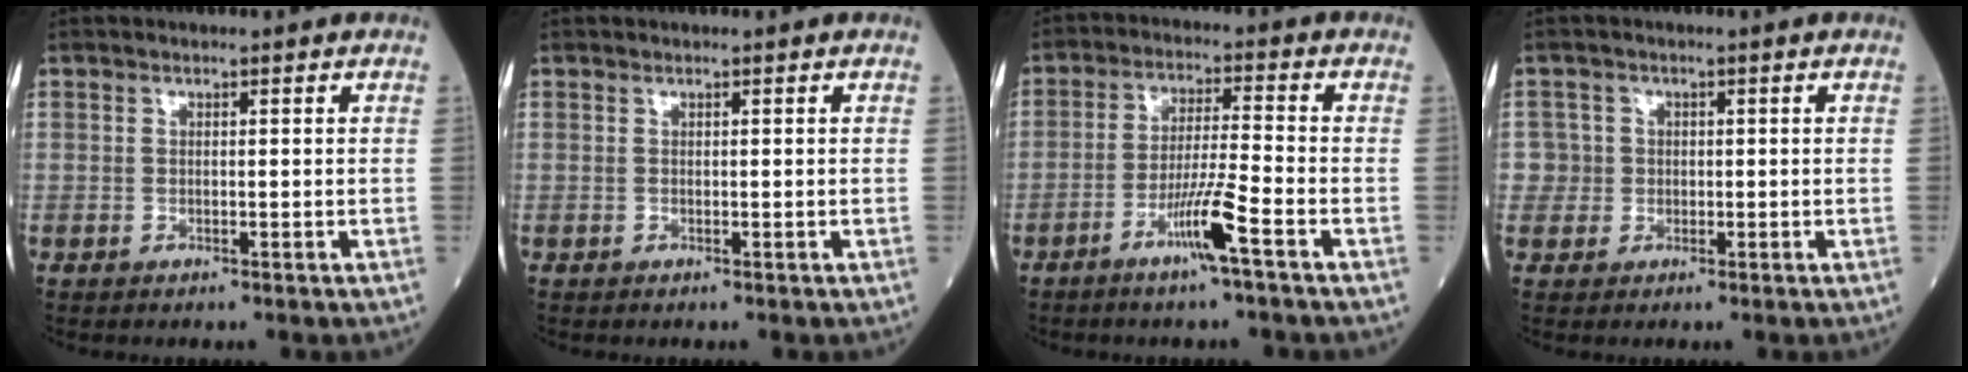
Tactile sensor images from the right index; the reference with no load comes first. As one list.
[{"total": 0.0}, {"total": 6.9, "force": [-3.8, -0.9, 5.7], "torque": [-0.111, -0.005, -0.072]}, {"total": 2.3, "force": [-0.1, 2.3, -0.4], "torque": [0.023, 0.009, -0.004]}]